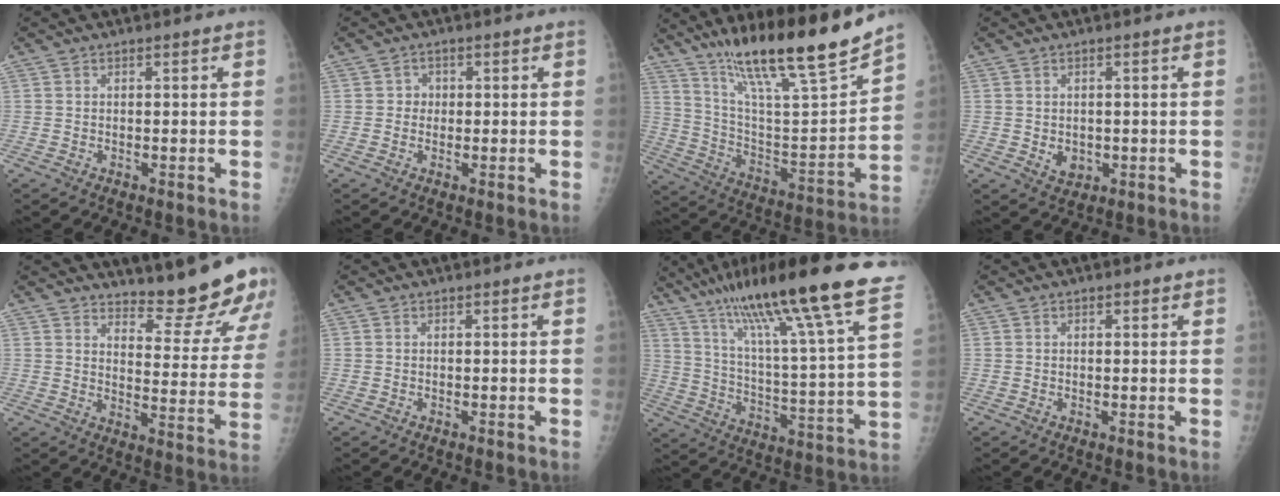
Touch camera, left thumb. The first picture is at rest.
{"total": 1.9, "force": [0.1, 1.8, 0.6], "torque": [0.005, 0.005, -0.004]}
{"total": 24.3, "force": [18.2, 2.7, 15.8], "torque": [-0.236, -0.073, 0.316]}
{"total": 3.3, "force": [-0.4, 2.6, 1.9], "torque": [-0.016, -0.001, 0.005]}
{"total": 15.1, "force": [13.8, 2.5, 5.5], "torque": [-0.041, -0.138, 0.178]}
{"total": 0.0}
{"total": 29.2, "force": [20.2, 2.6, 20.9], "torque": [-0.331, -0.061, 0.310]}
{"total": 1.0, "force": [0.5, 0.5, 0.7], "torque": [-0.006, 0.000, 0.005]}